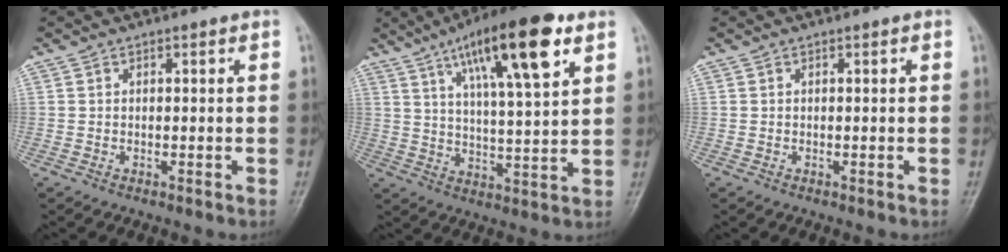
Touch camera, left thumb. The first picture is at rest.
{"total": 17.5, "force": [9.0, 4.1, 14.5], "torque": [-0.222, -0.027, 0.147]}
{"total": 0.0}